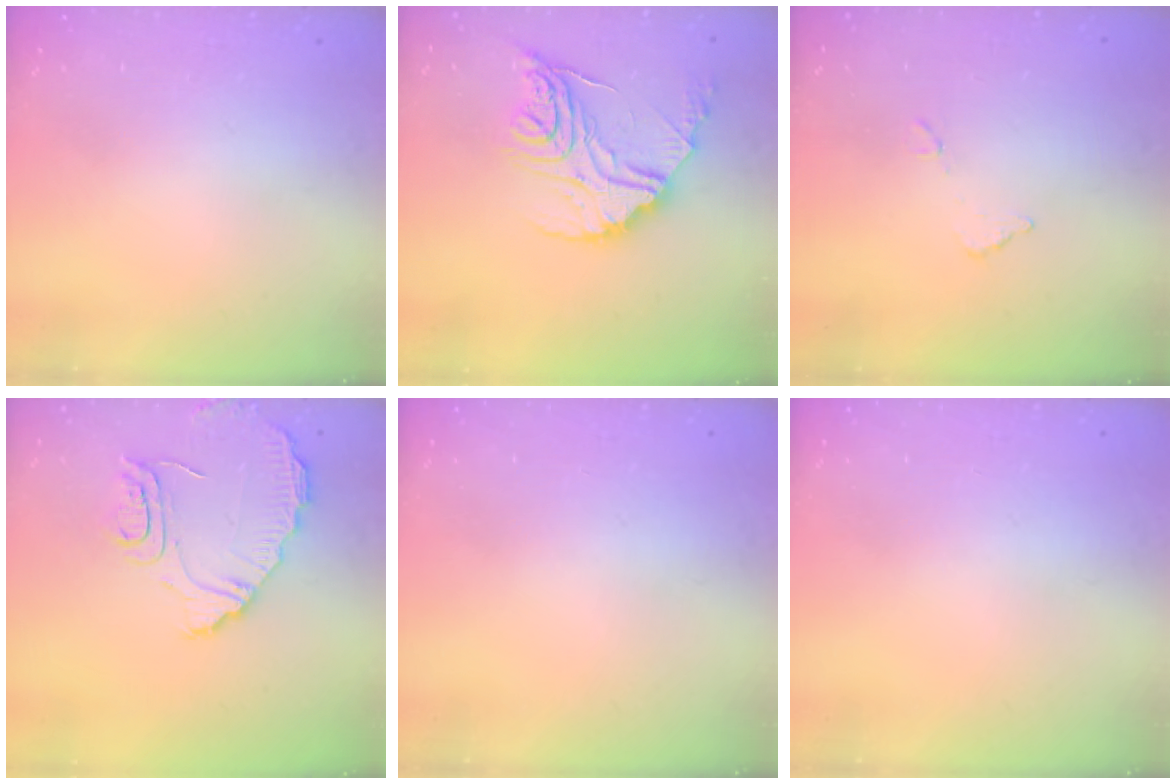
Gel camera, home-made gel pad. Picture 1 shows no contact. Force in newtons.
{"total": 17.5, "press": 17.5, "slide": 1.4}
{"total": 4.9, "press": 4.9, "slide": 0.3}
{"total": 10.7, "press": 10.7, "slide": 0.2}
{"total": 0.0}
{"total": 0.0}